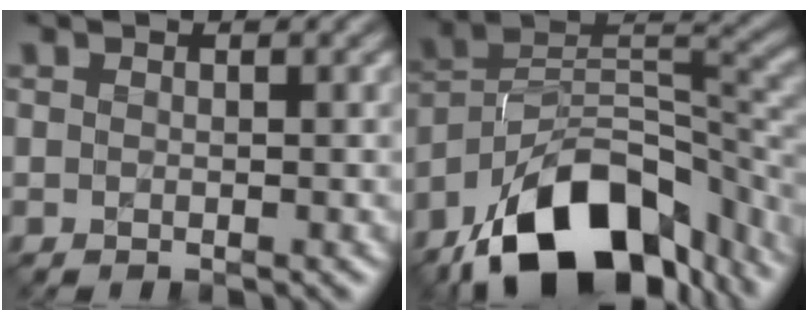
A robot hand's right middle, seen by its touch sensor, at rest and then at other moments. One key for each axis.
{"total": 14.8, "fx": -10.0, "fy": 7.2, "fz": 8.2, "tx": -0.141, "ty": 0.011, "tz": -0.185}